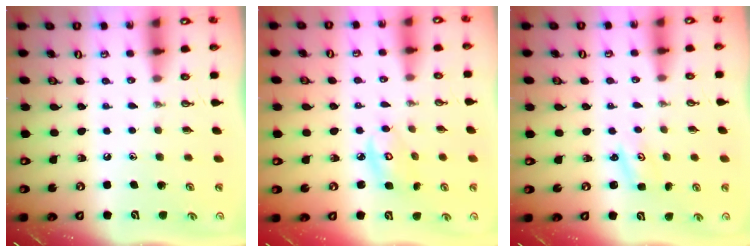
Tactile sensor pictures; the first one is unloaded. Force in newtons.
{"total": 5.1, "press": 5.1, "slide": 0.2}
{"total": 2.0, "press": 2.0, "slide": 0.2}